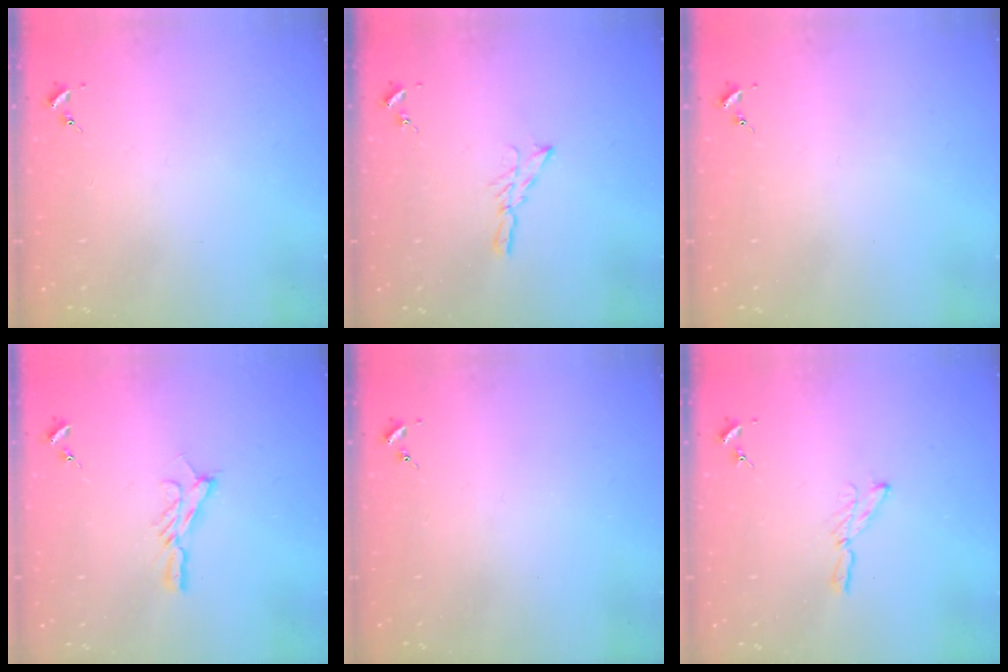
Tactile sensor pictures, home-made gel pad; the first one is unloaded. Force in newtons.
{"total": 5.8, "press": 5.7, "slide": 0.6}
{"total": 0.0}
{"total": 8.3, "press": 8.3, "slide": 0.6}
{"total": 0.0}
{"total": 3.9, "press": 3.8, "slide": 0.4}